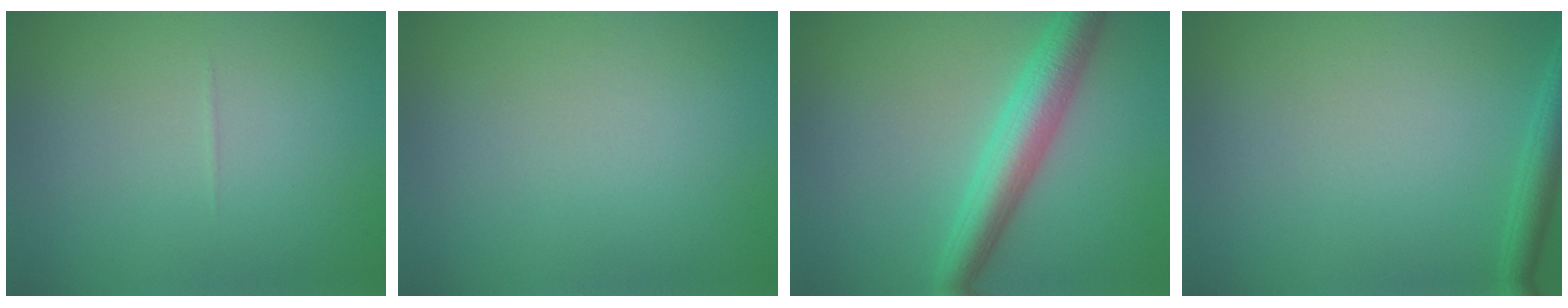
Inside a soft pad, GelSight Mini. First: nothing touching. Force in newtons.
{"total": 0.0}
{"total": 5.0, "press": 5.0, "slide": 0.2}
{"total": 1.9, "press": 1.9, "slide": 0.1}